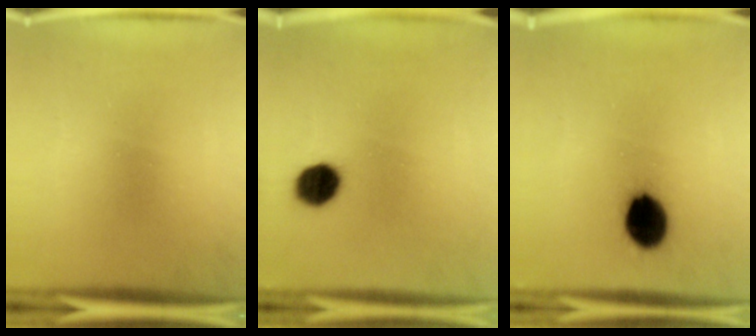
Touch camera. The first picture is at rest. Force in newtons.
{"total": 7.2}
{"total": 10.8}